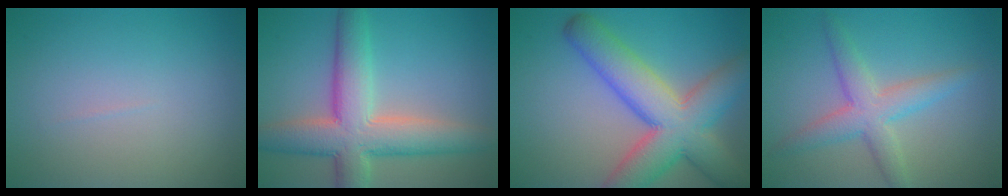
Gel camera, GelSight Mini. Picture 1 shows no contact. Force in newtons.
{"total": 8.3, "press": 8.3, "slide": 0.8}
{"total": 9.8, "press": 9.8, "slide": 0.5}
{"total": 4.1, "press": 4.1, "slide": 0.1}